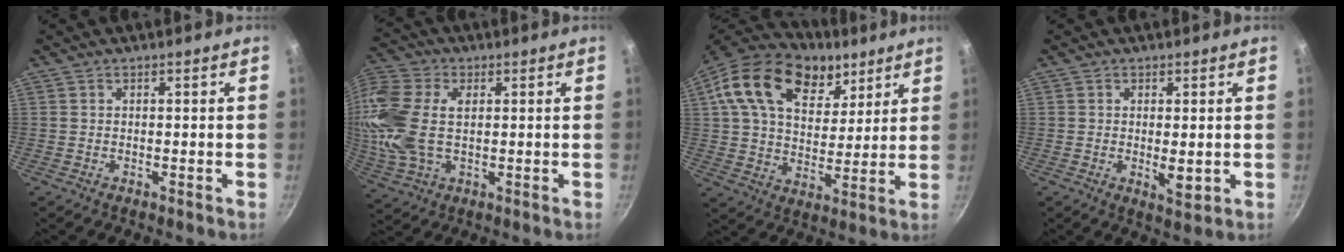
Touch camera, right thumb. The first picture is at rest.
{"total": 17.5, "force": [1.9, 10.9, 13.6], "torque": [-0.304, 0.011, 0.032]}
{"total": 22.8, "force": [11.7, 14.3, 13.2], "torque": [-0.204, -0.022, 0.194]}
{"total": 3.6, "force": [-0.1, 1.3, 3.4], "torque": [-0.056, -0.013, 0.001]}